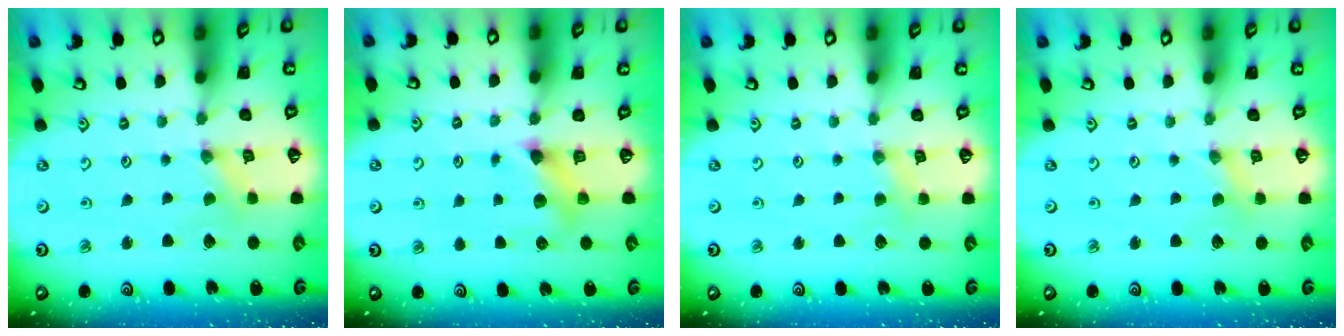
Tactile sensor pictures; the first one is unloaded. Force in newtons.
{"total": 6.9, "press": 6.8, "slide": 0.7}
{"total": 3.7, "press": 3.6, "slide": 0.6}
{"total": 0.0}